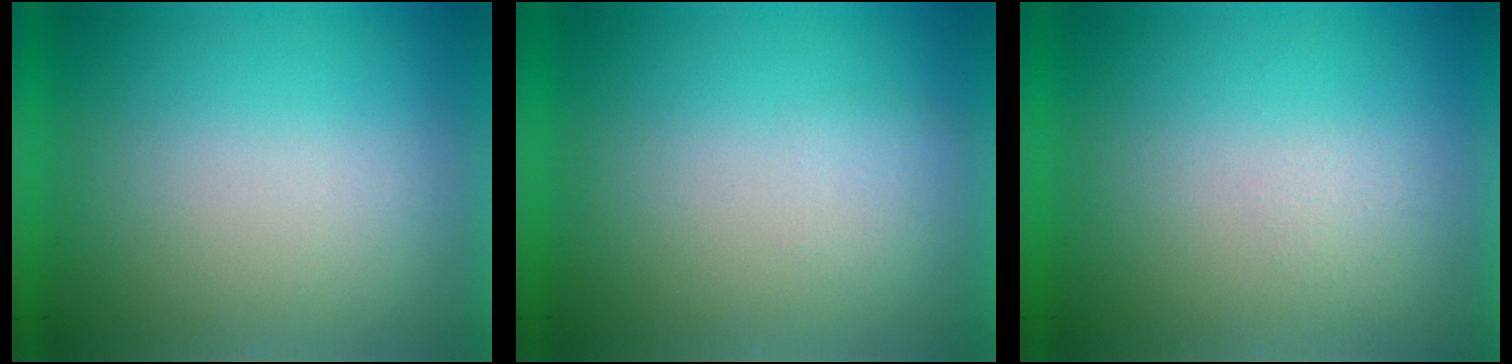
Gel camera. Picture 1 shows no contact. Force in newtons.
{"total": 1.1}
{"total": 1.2}